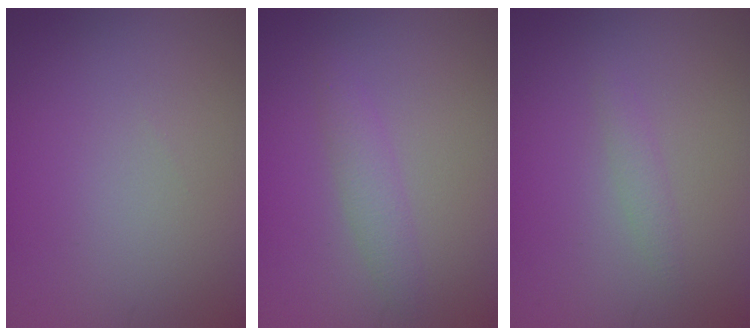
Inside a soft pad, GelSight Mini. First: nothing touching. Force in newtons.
{"total": 1.8, "press": 1.8, "slide": 0.1}
{"total": 1.0, "press": 1.0, "slide": 0.1}